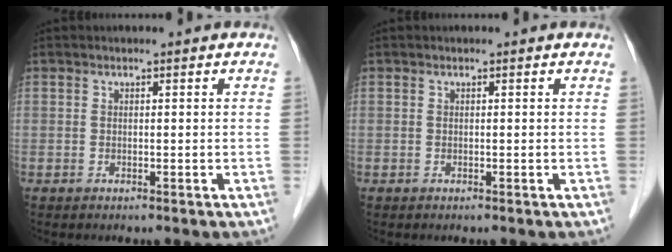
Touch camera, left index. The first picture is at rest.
{"total": 0.0}